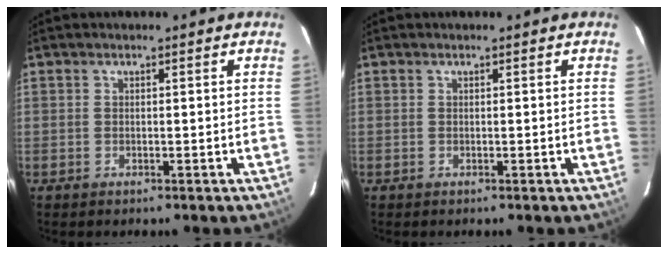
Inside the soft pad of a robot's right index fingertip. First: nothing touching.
{"total": 0.0}